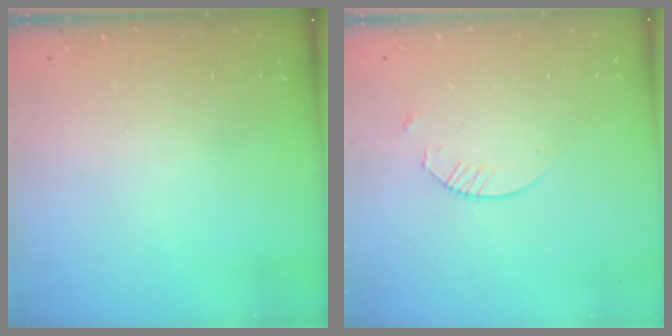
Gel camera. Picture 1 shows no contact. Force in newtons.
{"total": 2.4, "press": 2.4, "slide": 0.3}